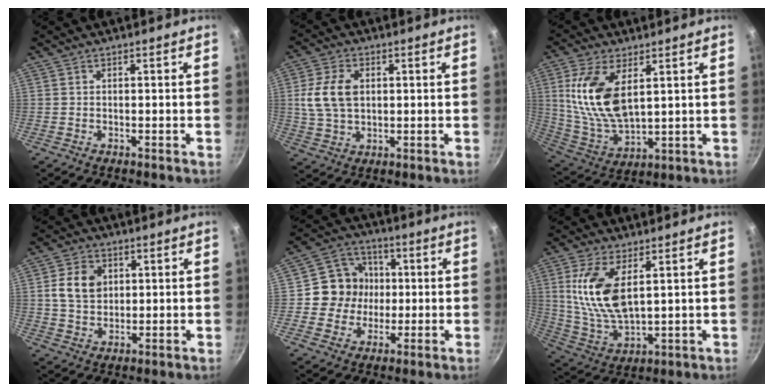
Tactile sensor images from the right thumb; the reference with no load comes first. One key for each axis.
{"total": 9.1, "fx": 1.4, "fy": 5.9, "fz": 6.7, "tx": -0.130, "ty": 0.002, "tz": 0.032}
{"total": 15.1, "fx": 4.4, "fy": 7.4, "fz": 12.4, "tx": -0.248, "ty": -0.019, "tz": 0.098}
{"total": 7.7, "fx": 1.9, "fy": 5.9, "fz": 4.7, "tx": -0.066, "ty": -0.005, "tz": 0.036}
{"total": 11.2, "fx": 0.1, "fy": 10.3, "fz": 4.4, "tx": -0.027, "ty": 0.020, "tz": -0.004}
{"total": 13.8, "fx": 3.9, "fy": 6.5, "fz": 11.5, "tx": -0.233, "ty": -0.018, "tz": 0.091}